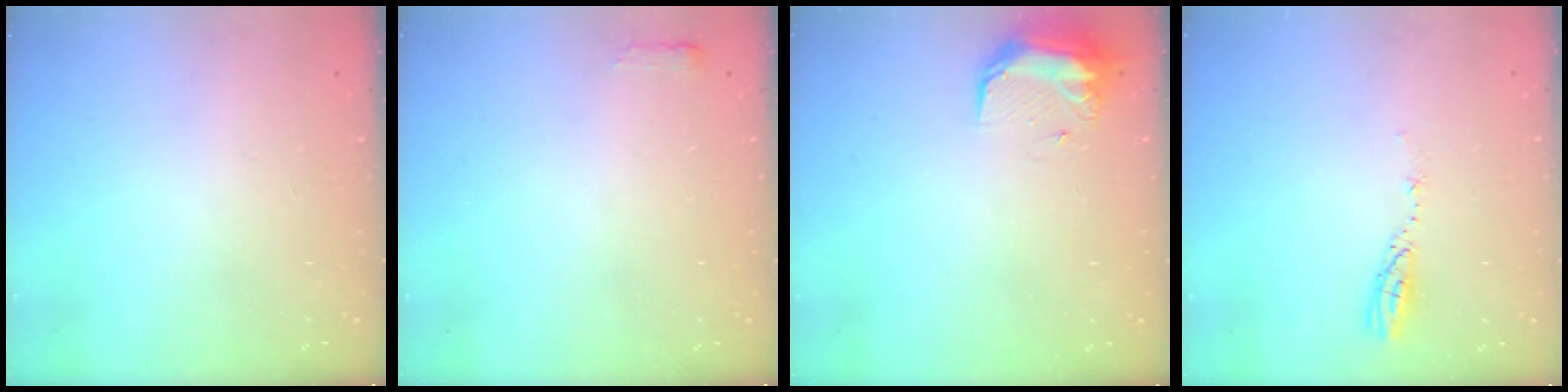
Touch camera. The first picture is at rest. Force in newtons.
{"total": 2.4, "press": 2.4, "slide": 0.4}
{"total": 9.3, "press": 9.3, "slide": 0.7}
{"total": 3.5, "press": 3.5, "slide": 0.3}